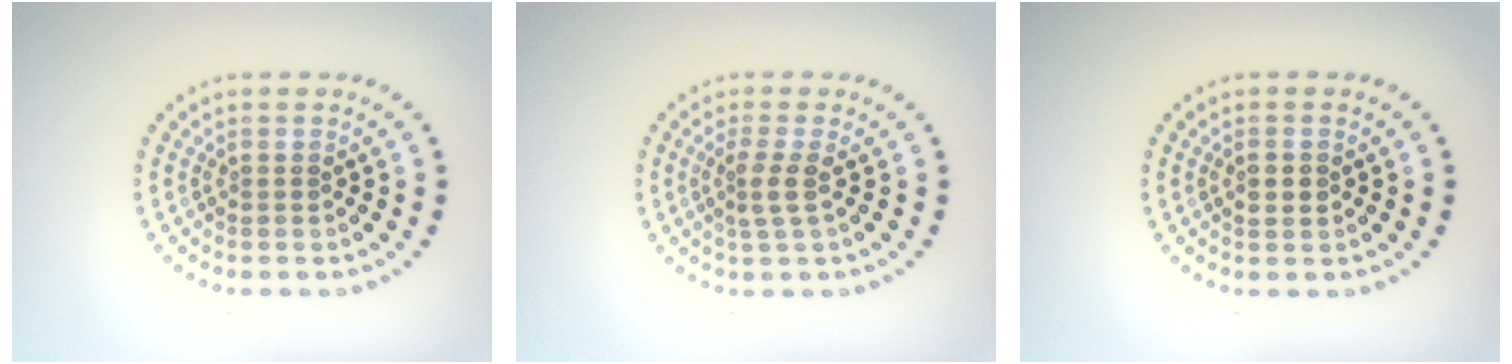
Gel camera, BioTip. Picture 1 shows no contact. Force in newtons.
{"total": 1.9, "press": 1.4, "slide": 1.3}
{"total": 1.0, "press": 1.0, "slide": 0.0}